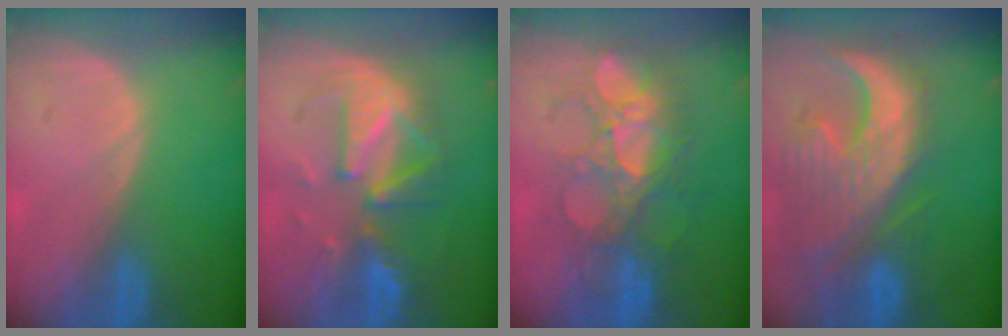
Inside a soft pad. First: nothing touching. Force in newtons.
{"total": 8.8, "press": 8.7, "slide": 1.4}
{"total": 8.9, "press": 8.8, "slide": 1.4}
{"total": 13.2, "press": 11.3, "slide": 6.8}